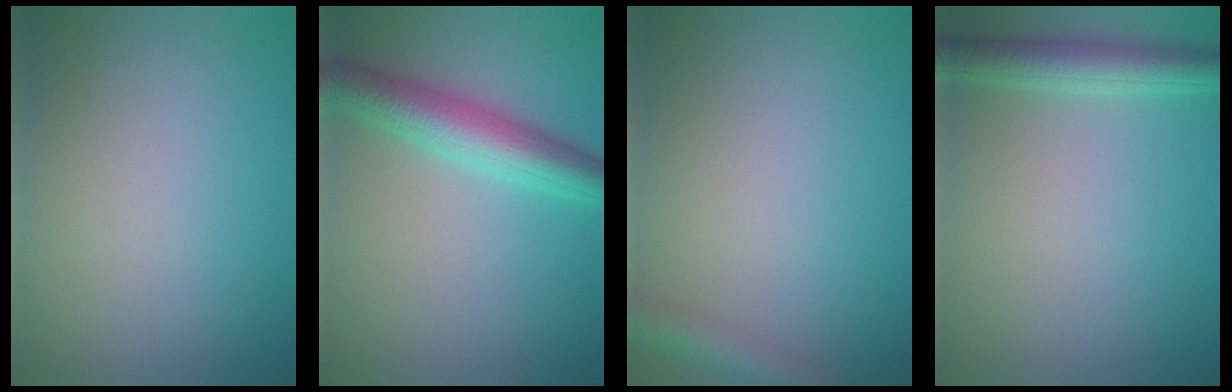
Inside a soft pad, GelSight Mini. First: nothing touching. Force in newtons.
{"total": 5.2, "press": 5.2, "slide": 0.0}
{"total": 2.9, "press": 2.9, "slide": 0.1}
{"total": 3.5, "press": 3.5, "slide": 0.1}